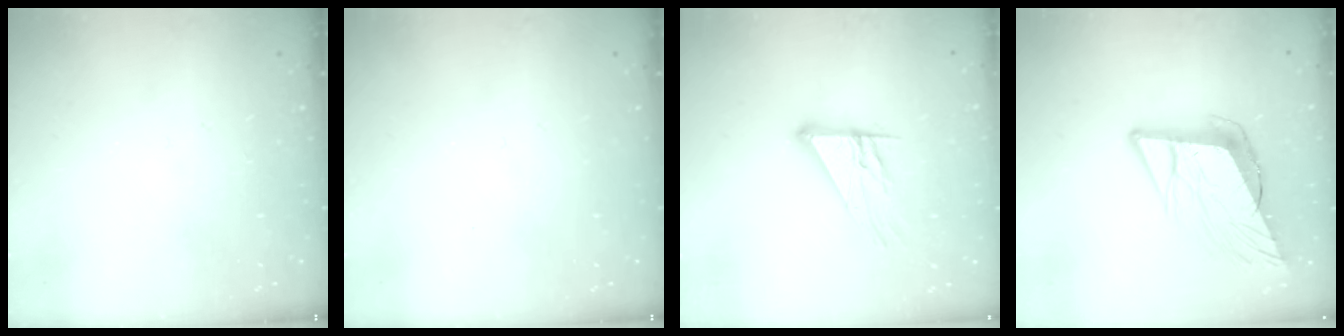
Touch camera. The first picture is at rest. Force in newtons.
{"total": 0.0}
{"total": 11.7, "press": 11.7, "slide": 0.9}
{"total": 13.0, "press": 12.4, "slide": 4.0}